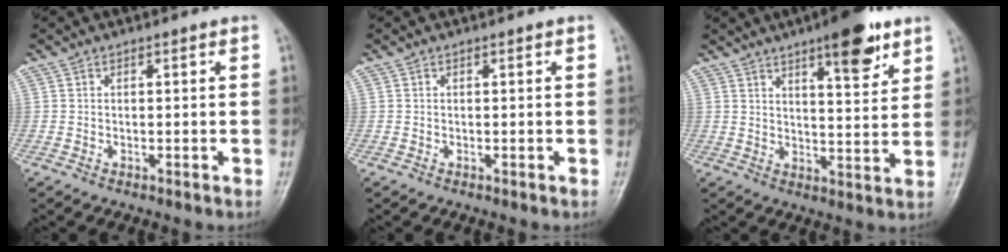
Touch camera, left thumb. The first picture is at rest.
{"total": 0.0}
{"total": 11.1, "force": [6.8, 3.2, 8.1], "torque": [-0.095, -0.036, 0.096]}